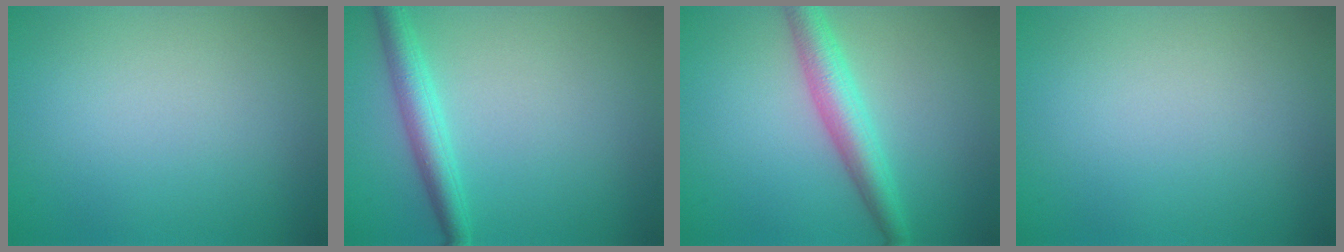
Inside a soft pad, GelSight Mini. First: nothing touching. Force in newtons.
{"total": 3.0, "press": 3.0, "slide": 0.1}
{"total": 4.0, "press": 4.0, "slide": 0.1}
{"total": 0.0}